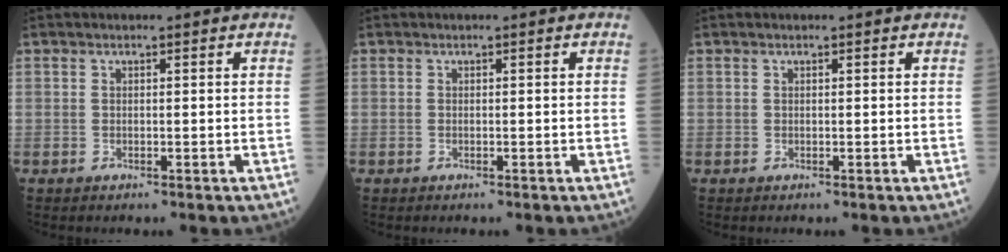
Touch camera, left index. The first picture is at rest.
{"total": 0.0}
{"total": 0.0}